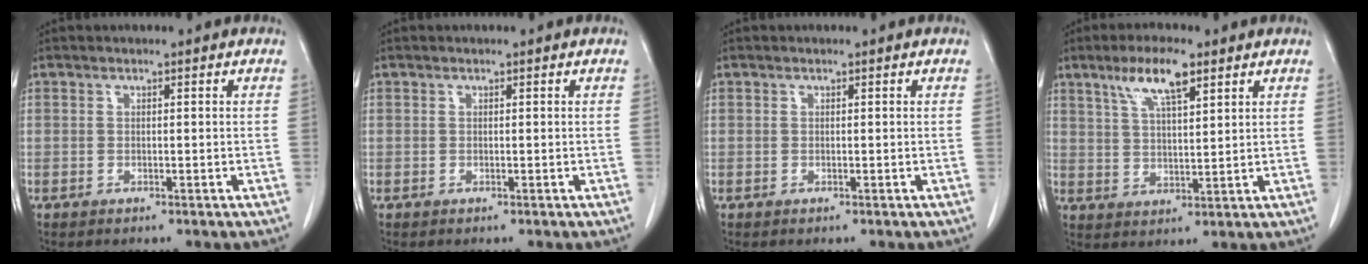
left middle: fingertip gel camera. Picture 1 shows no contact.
{"total": 0.0}
{"total": 0.0}
{"total": 7.6, "force": [4.6, 1.6, 5.8], "torque": [-0.116, 0.006, 0.086]}